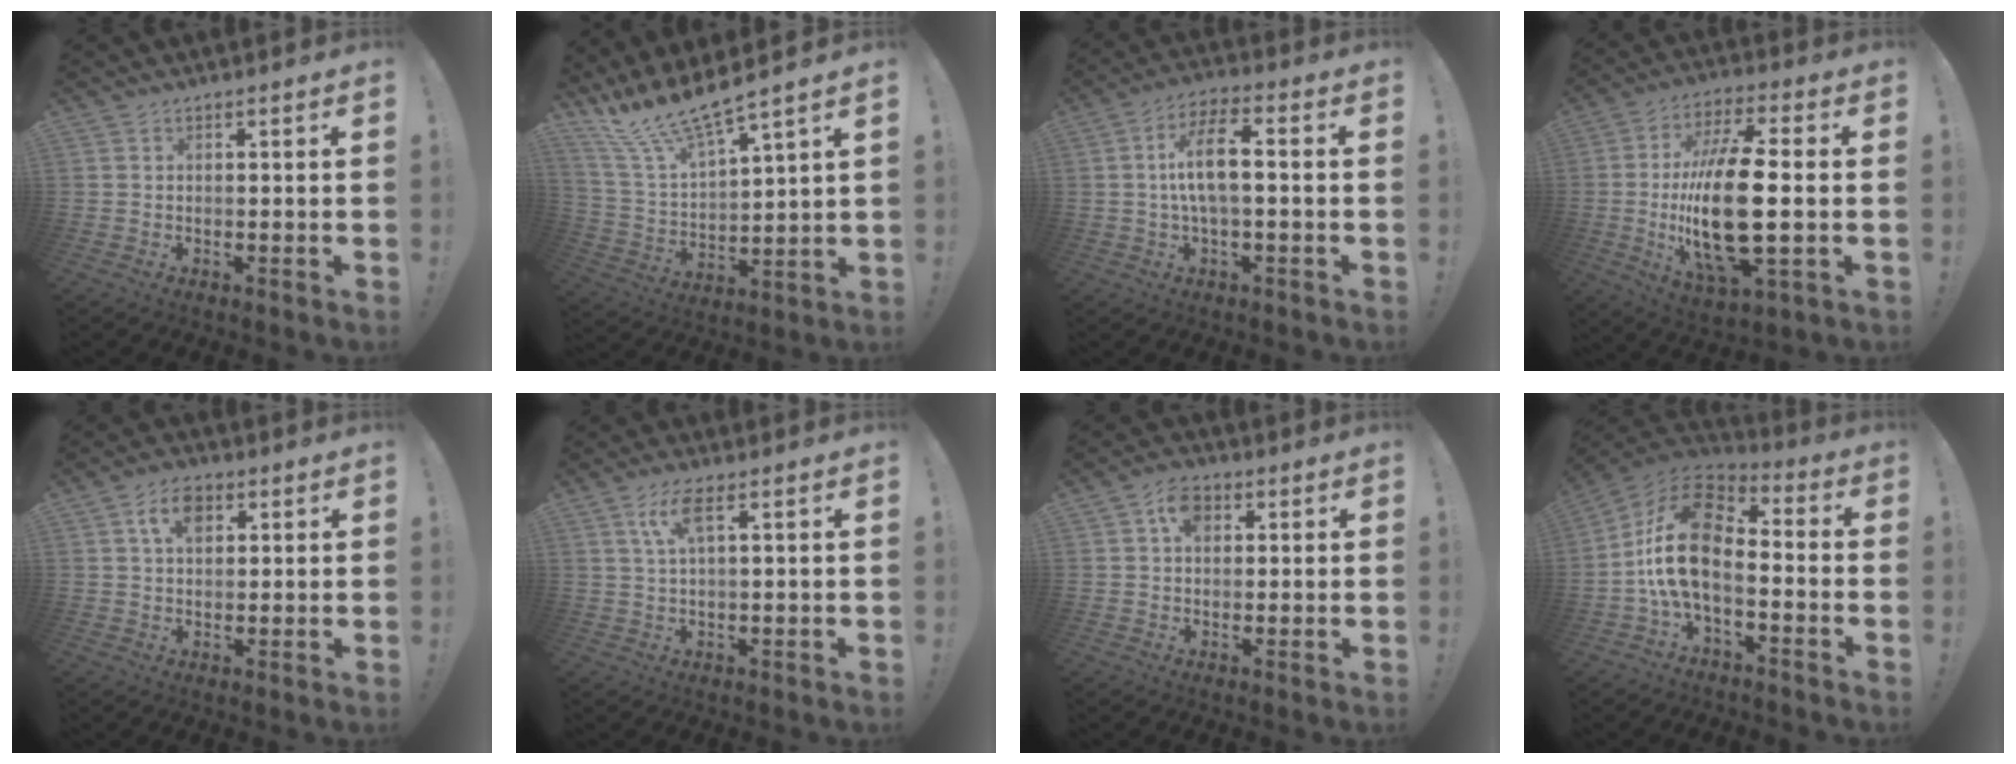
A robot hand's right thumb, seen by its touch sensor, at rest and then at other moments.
{"total": 13.4, "force": [12.1, 0.9, 5.7], "torque": [-0.133, -0.097, 0.213]}
{"total": 10.7, "force": [0.4, 3.8, 10.0], "torque": [-0.178, 0.008, 0.005]}
{"total": 22.6, "force": [-1.6, 7.7, 21.2], "torque": [-0.426, -0.011, -0.028]}
{"total": 7.1, "force": [2.6, 4.5, 4.9], "torque": [-0.081, 0.007, 0.047]}
{"total": 5.9, "force": [2.5, 1.2, 5.2], "torque": [-0.102, 0.002, 0.042]}
{"total": 6.0, "force": [1.7, 4.2, 3.9], "torque": [-0.061, 0.007, 0.031]}
{"total": 17.0, "force": [-1.1, 9.7, 13.9], "torque": [-0.274, 0.012, -0.013]}